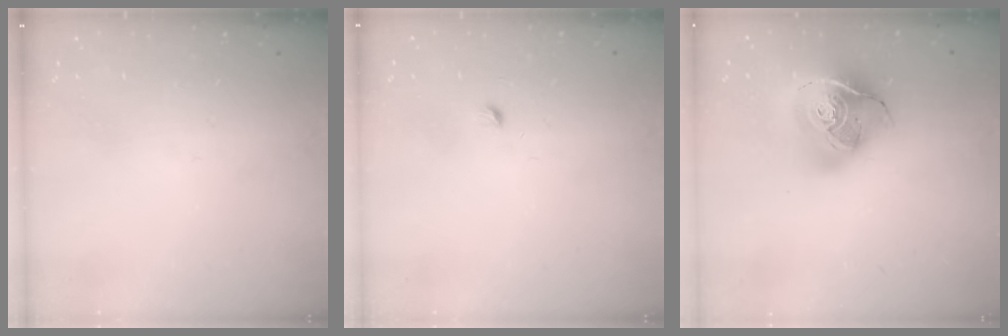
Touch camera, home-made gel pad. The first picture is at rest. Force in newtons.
{"total": 2.9, "press": 2.9, "slide": 0.4}
{"total": 22.2, "press": 22.0, "slide": 2.8}